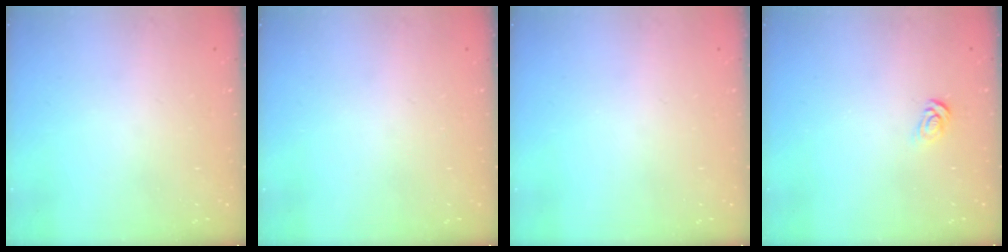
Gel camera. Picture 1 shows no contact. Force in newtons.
{"total": 0.0}
{"total": 0.0}
{"total": 3.8, "press": 3.7, "slide": 0.4}